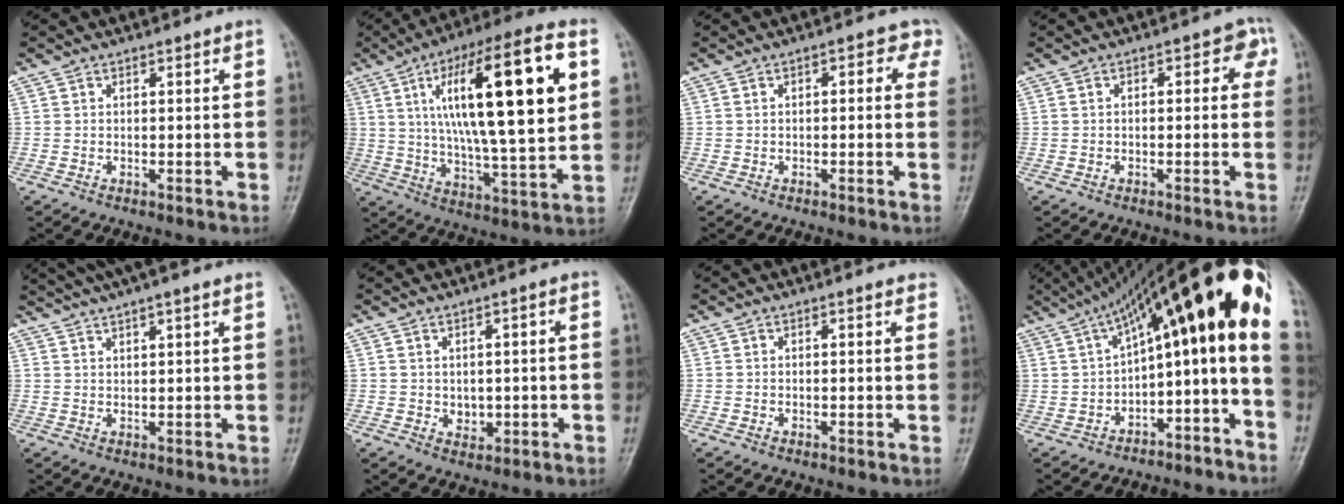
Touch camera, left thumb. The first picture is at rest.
{"total": 25.2, "force": [6.8, 6.3, 23.4], "torque": [-0.379, -0.002, 0.106]}
{"total": 3.6, "force": [1.0, 2.0, 2.8], "torque": [-0.009, 0.011, -0.002]}
{"total": 3.7, "force": [0.4, 2.1, 3.0], "torque": [-0.013, 0.021, -0.005]}
{"total": 8.1, "force": [6.3, 0.5, 5.1], "torque": [-0.079, 0.023, 0.101]}
{"total": 3.4, "force": [-0.2, 2.3, 2.4], "torque": [-0.022, 0.007, 0.003]}
{"total": 1.8, "force": [1.3, 0.5, 1.1], "torque": [-0.005, 0.002, 0.011]}
{"total": 21.6, "force": [-1.9, 7.1, 20.3], "torque": [-0.233, 0.125, -0.017]}